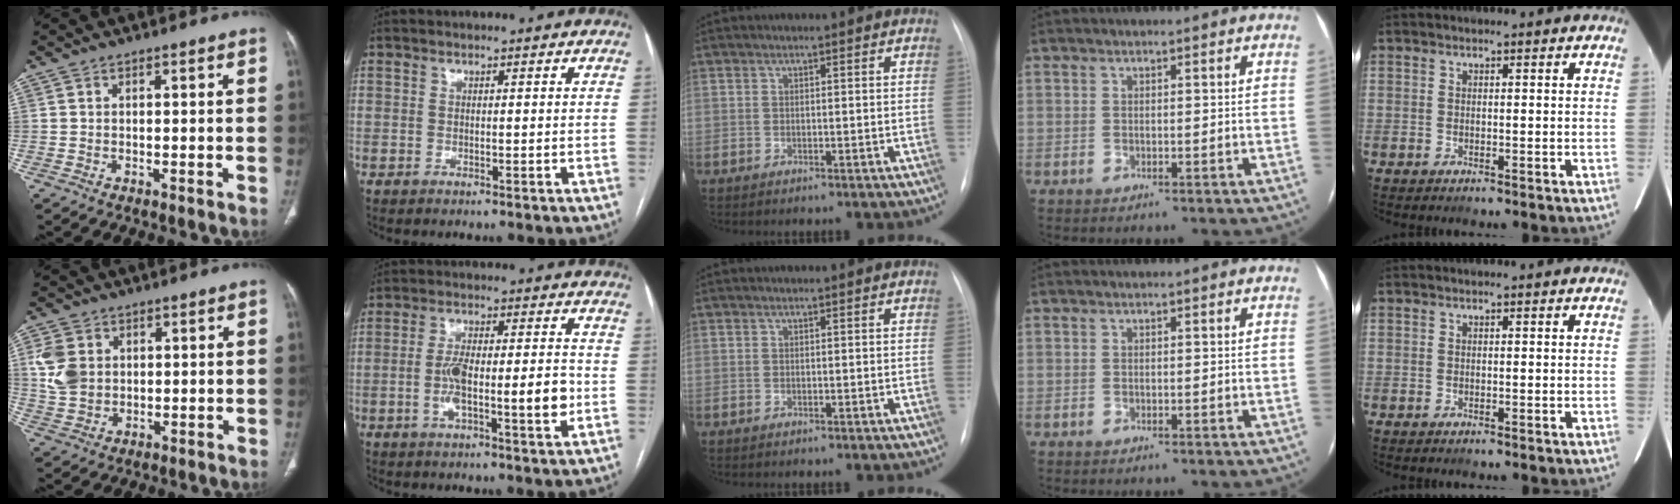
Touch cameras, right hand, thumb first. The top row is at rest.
{"thumb": {"total": 7.7, "force": [1.9, 6.1, 4.3], "torque": [-0.078, -0.004, 0.043]}, "index": {"total": 10.8, "force": [-2.0, 2.2, 10.4], "torque": [-0.179, 0.013, -0.031]}}